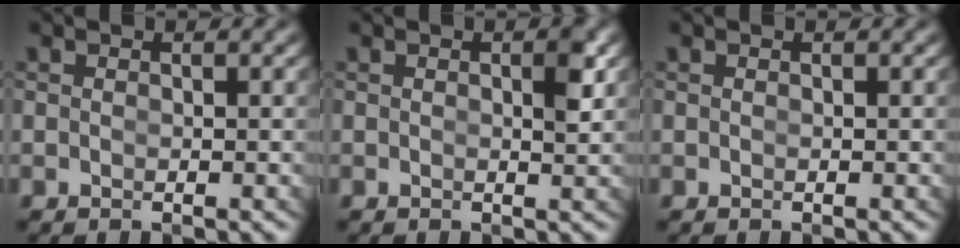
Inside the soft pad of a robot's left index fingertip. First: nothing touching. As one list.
[{"total": 1.3, "force": [0.3, 0.0, 1.3], "torque": [-0.019, -0.005, 0.005]}, {"total": 0.0}]